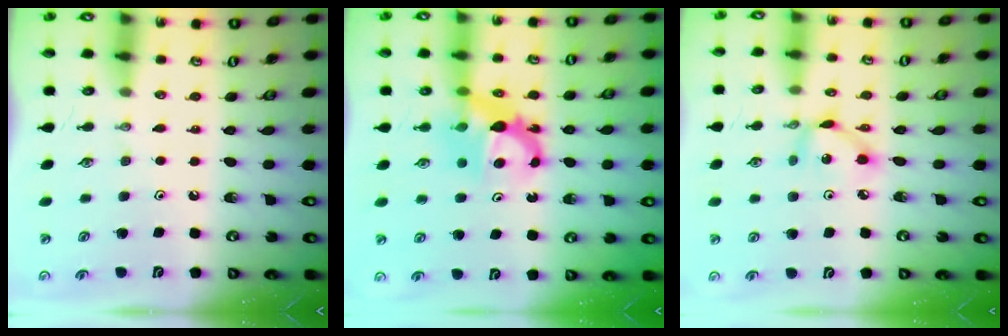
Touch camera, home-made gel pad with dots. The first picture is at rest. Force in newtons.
{"total": 6.7, "press": 6.7, "slide": 0.2}
{"total": 6.2, "press": 6.2, "slide": 0.2}